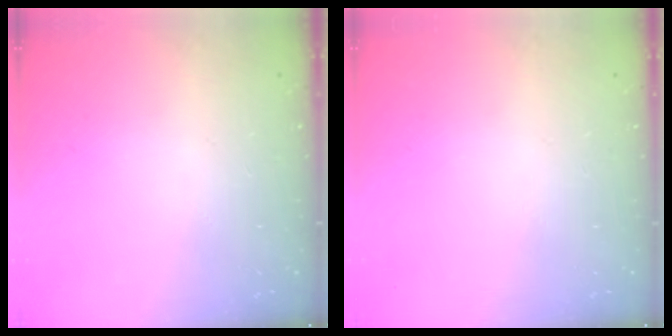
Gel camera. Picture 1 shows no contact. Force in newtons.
{"total": 0.0}